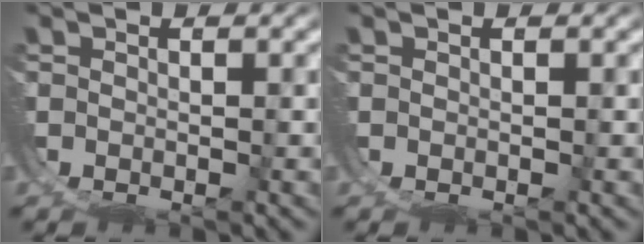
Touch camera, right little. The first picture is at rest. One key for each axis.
{"total": 0.0}